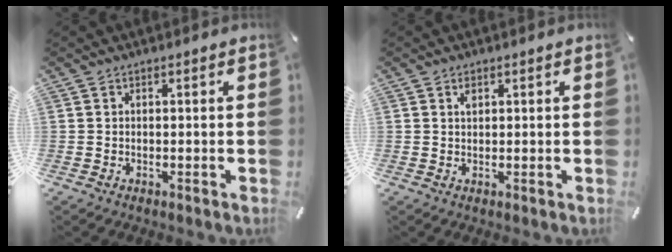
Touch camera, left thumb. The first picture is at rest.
{"total": 1.3, "force": [0.7, 0.7, 0.7], "torque": [-0.008, -0.002, 0.012]}